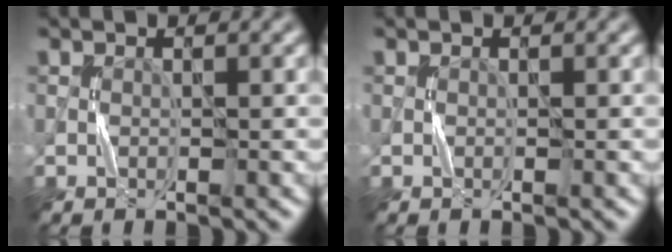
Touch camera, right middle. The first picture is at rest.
{"total": 0.0}